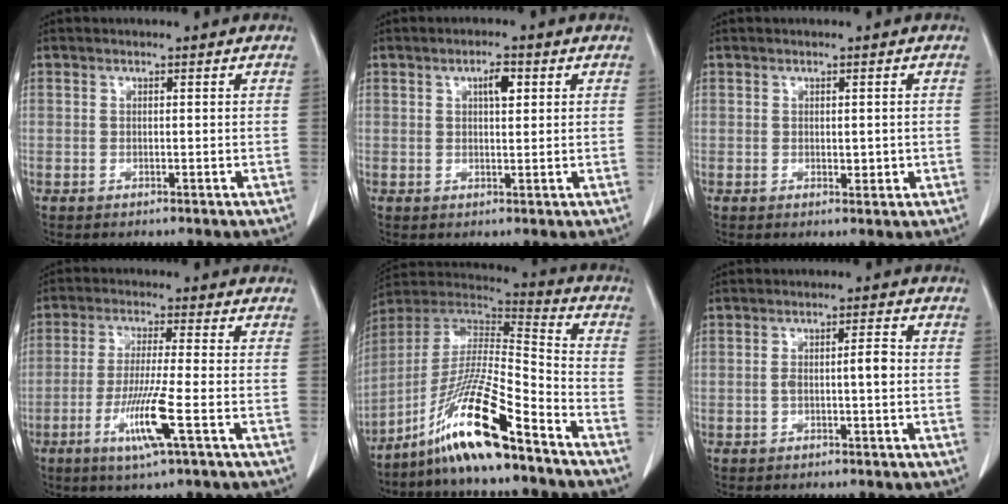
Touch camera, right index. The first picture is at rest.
{"total": 3.1, "force": [1.3, 1.0, 2.7], "torque": [-0.043, 0.001, 0.020]}
{"total": 1.8, "force": [0.0, 1.0, 1.5], "torque": [-0.019, -0.004, 0.004]}
{"total": 8.5, "force": [-3.2, -0.6, 7.8], "torque": [-0.154, -0.020, -0.063]}
{"total": 16.6, "force": [-11.4, 0.8, 12.1], "torque": [-0.241, -0.010, -0.212]}
{"total": 3.6, "force": [-0.3, 0.7, 3.6], "torque": [-0.066, 0.012, -0.002]}